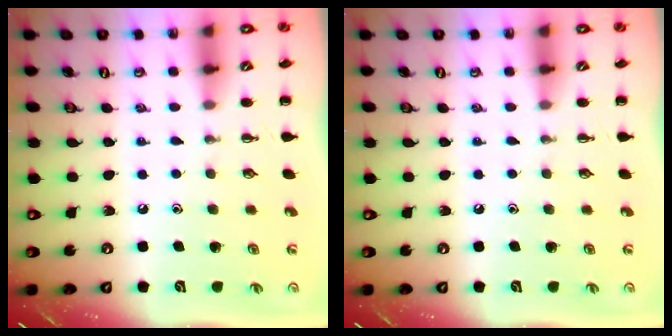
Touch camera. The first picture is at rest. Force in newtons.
{"total": 0.0}